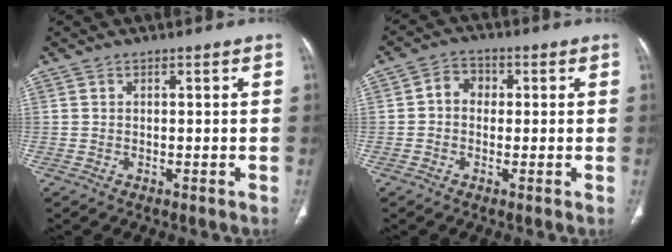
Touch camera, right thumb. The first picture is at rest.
{"total": 4.0, "force": [0.1, 3.4, 2.2], "torque": [-0.020, 0.017, -0.010]}